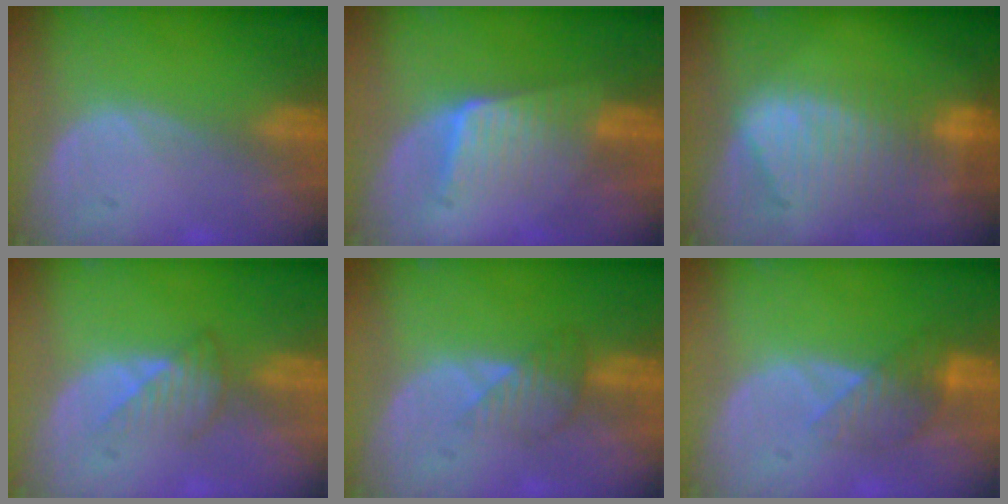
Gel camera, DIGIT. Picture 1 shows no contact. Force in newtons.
{"total": 6.7, "press": 6.0, "slide": 3.1}
{"total": 9.5, "press": 8.2, "slide": 4.8}
{"total": 3.5, "press": 3.2, "slide": 1.4}
{"total": 3.3, "press": 3.1, "slide": 1.0}
{"total": 4.2, "press": 4.2, "slide": 0.4}